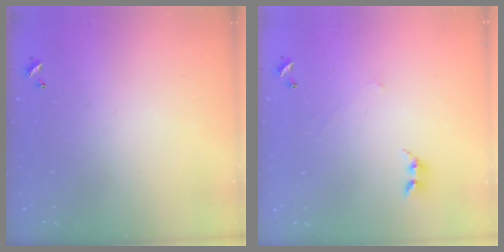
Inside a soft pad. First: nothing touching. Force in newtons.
{"total": 2.6, "press": 2.6, "slide": 0.3}